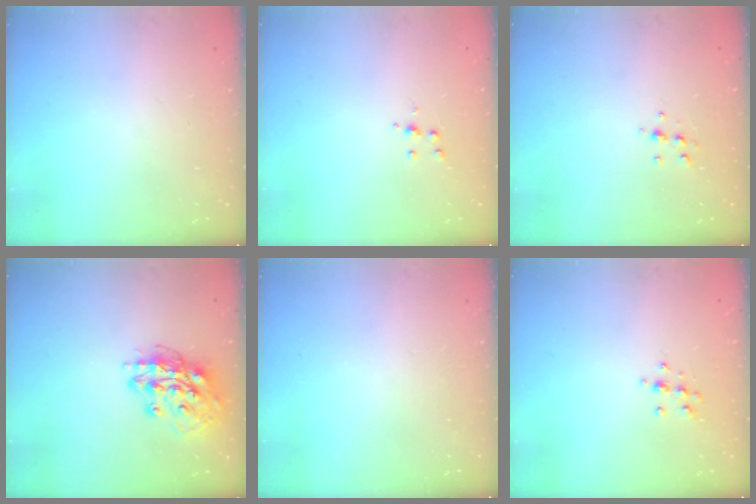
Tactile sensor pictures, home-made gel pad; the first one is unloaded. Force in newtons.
{"total": 4.5, "press": 4.5, "slide": 0.6}
{"total": 5.4, "press": 5.2, "slide": 1.3}
{"total": 14.9, "press": 14.8, "slide": 1.5}
{"total": 0.0}
{"total": 8.5, "press": 8.4, "slide": 0.8}